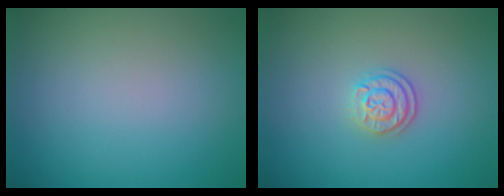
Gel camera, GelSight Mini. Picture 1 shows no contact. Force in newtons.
{"total": 2.3, "press": 1.9, "slide": 1.2}